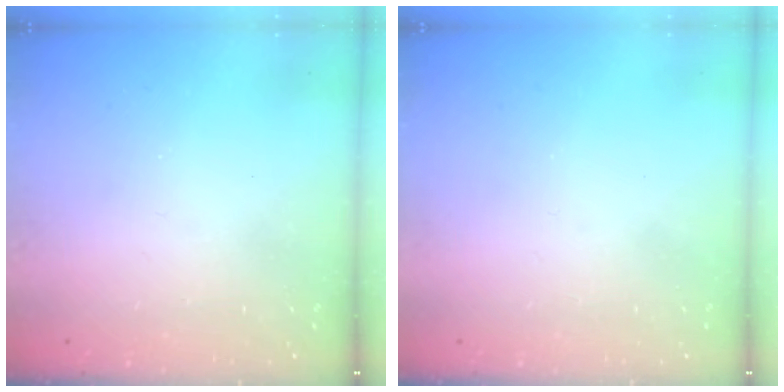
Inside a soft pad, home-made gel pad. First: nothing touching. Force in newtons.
{"total": 0.0}